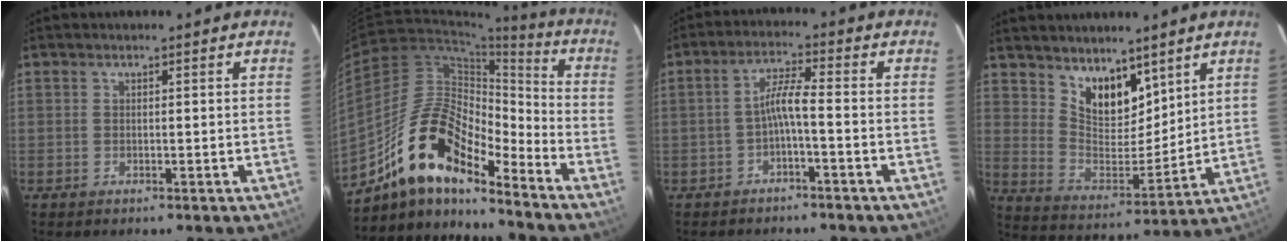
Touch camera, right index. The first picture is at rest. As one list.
[{"total": 16.9, "force": [-12.7, 5.7, 9.6], "torque": [-0.169, 0.013, -0.245]}, {"total": 4.0, "force": [-1.8, -0.1, 3.6], "torque": [-0.080, 0.011, -0.033]}, {"total": 11.3, "force": [8.1, 5.8, 5.5], "torque": [-0.091, -0.003, 0.158]}]